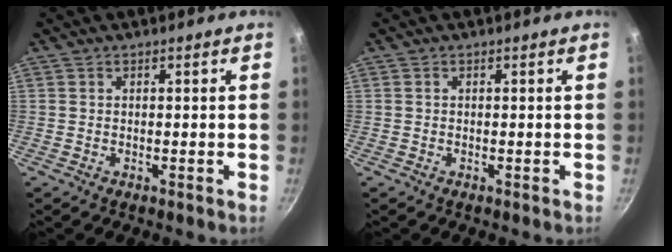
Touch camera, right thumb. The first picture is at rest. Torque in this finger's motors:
{"motor_torque": [0.32, -0.01, -0.39, 0.29, 0.04]}